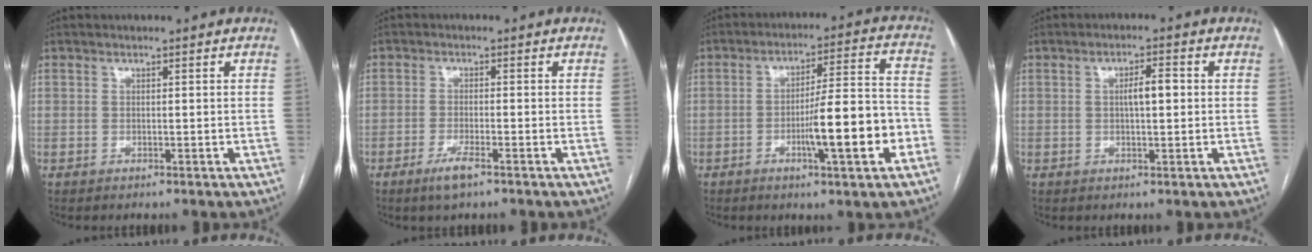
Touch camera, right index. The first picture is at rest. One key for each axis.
{"total": 3.5, "fx": -2.3, "fy": 0.4, "fz": 2.6, "tx": -0.057, "ty": -0.006, "tz": -0.043}
{"total": 12.6, "fx": -4.4, "fy": 1.0, "fz": 11.8, "tx": -0.183, "ty": 0.007, "tz": -0.064}
{"total": 3.6, "fx": 0.3, "fy": 0.8, "fz": 3.5, "tx": -0.059, "ty": 0.007, "tz": 0.005}